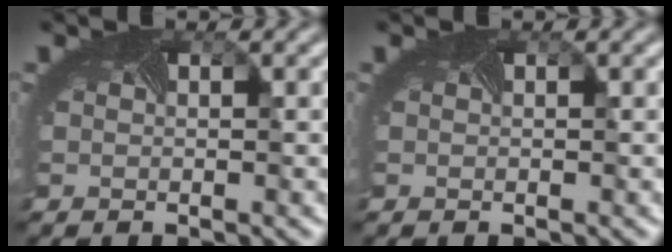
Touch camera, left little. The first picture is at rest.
{"total": 0.0}